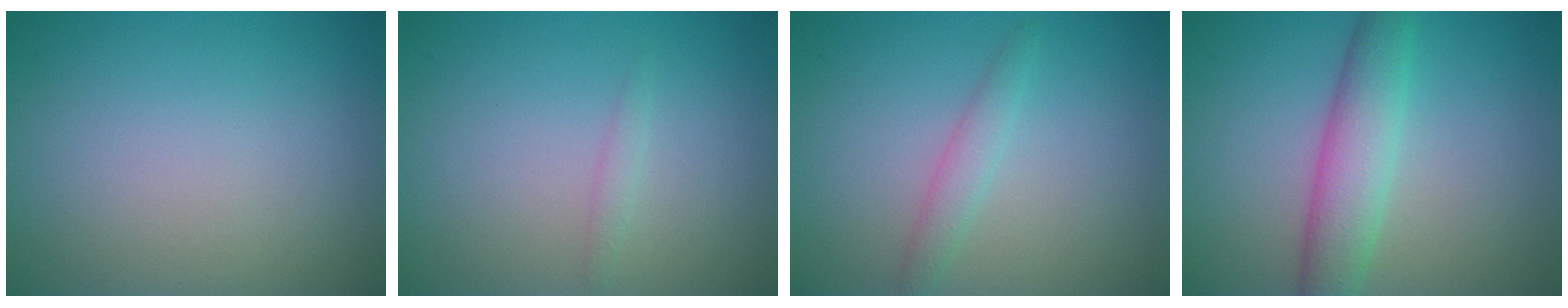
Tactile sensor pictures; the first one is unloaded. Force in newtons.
{"total": 0.7, "press": 0.7, "slide": 0.1}
{"total": 1.7, "press": 1.7, "slide": 0.1}
{"total": 4.6, "press": 4.6, "slide": 0.0}